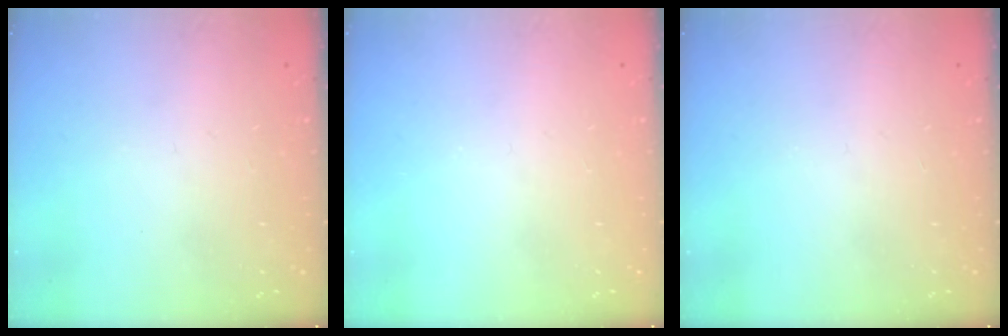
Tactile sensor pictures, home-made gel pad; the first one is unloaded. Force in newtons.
{"total": 0.0}
{"total": 0.0}